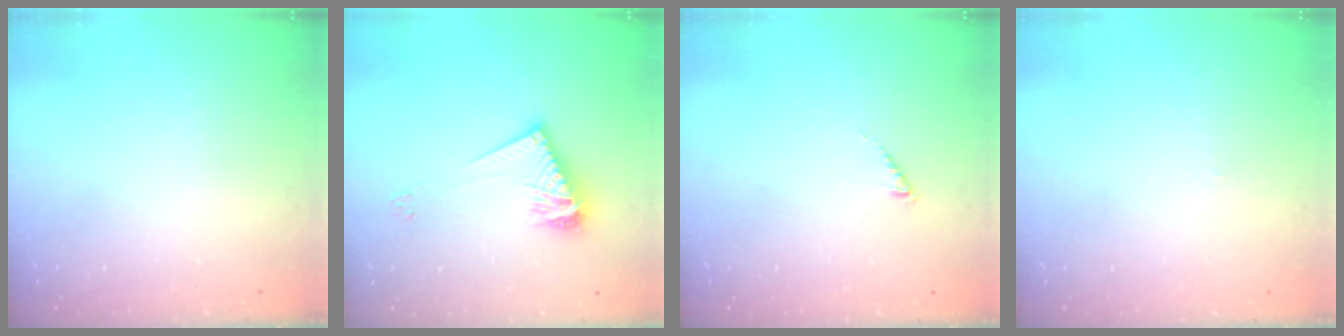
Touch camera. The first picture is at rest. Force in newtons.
{"total": 12.1, "press": 12.0, "slide": 1.1}
{"total": 0.0}
{"total": 0.0}